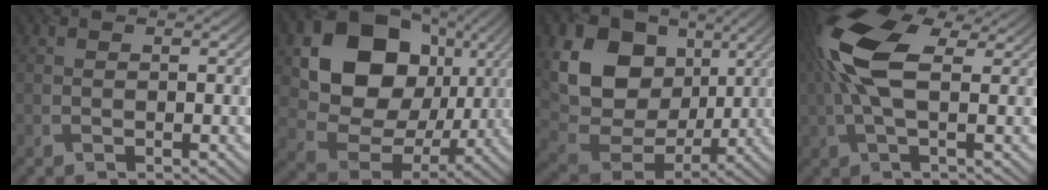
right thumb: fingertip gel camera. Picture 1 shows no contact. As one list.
[{"total": 16.2, "force": [4.6, 12.8, 8.8], "torque": [-0.172, -0.004, 0.092]}, {"total": 15.8, "force": [4.8, 12.3, 8.7], "torque": [-0.202, 0.018, 0.099]}, {"total": 11.8, "force": [2.7, 5.2, 10.2], "torque": [-0.242, 0.018, 0.044]}]